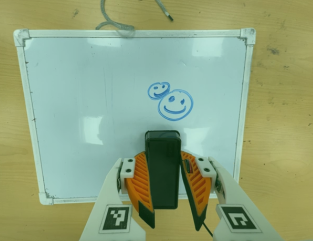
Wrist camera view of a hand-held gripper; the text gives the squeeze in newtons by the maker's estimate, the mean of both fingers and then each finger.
{"total": 9.1, "left": 7.6, "right": 10.5}